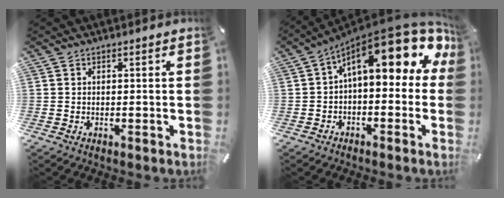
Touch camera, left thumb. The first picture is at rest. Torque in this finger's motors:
{"motor_torque": [1.18, 1.15, 2.29, -0.47, 0.43]}